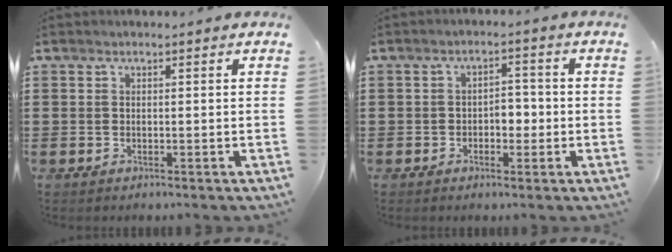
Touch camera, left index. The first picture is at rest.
{"total": 3.0, "force": [-0.9, 1.9, 2.2], "torque": [-0.037, 0.002, -0.024]}